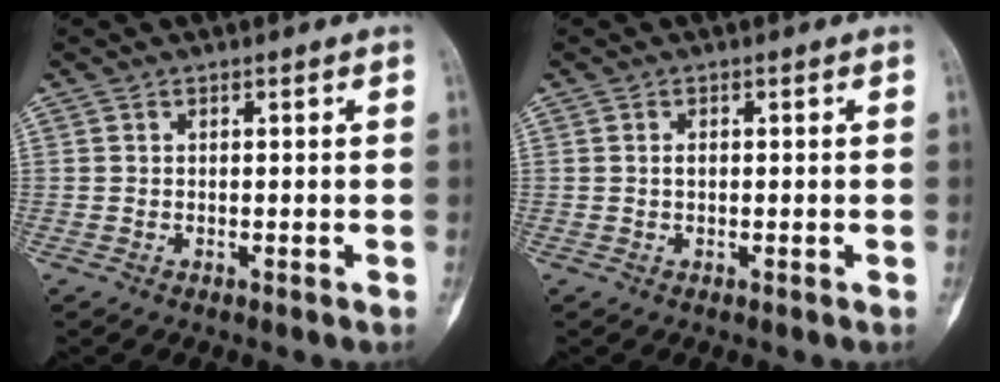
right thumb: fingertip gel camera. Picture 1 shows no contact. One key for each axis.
{"total": 1.0, "fx": 0.0, "fy": 0.6, "fz": 0.8, "tx": -0.011, "ty": 0.002, "tz": -0.001}